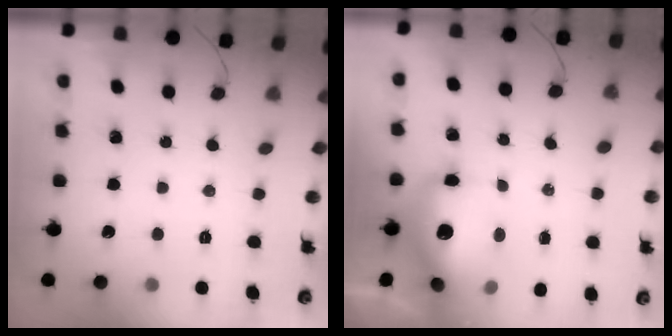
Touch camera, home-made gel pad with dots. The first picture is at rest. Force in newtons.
{"total": 16.8, "press": 14.2, "slide": 8.9}